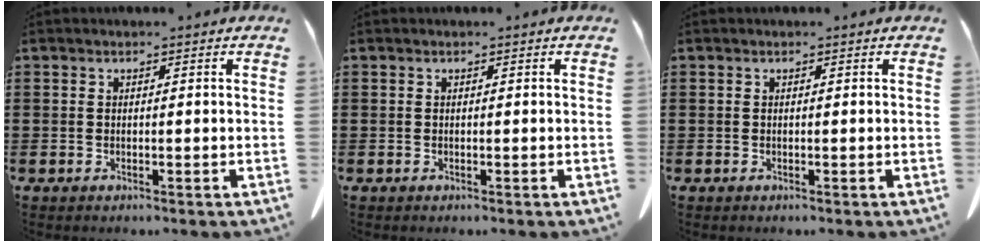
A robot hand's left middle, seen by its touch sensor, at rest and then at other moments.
{"total": 0.0}
{"total": 0.0}